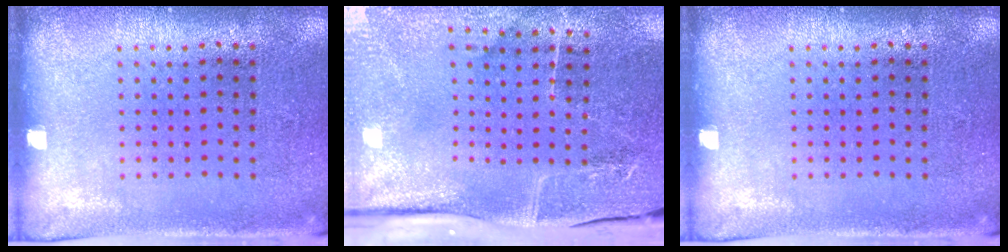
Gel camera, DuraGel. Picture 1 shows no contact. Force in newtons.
{"total": 4.2, "press": 3.8, "slide": 1.9}
{"total": 0.0}